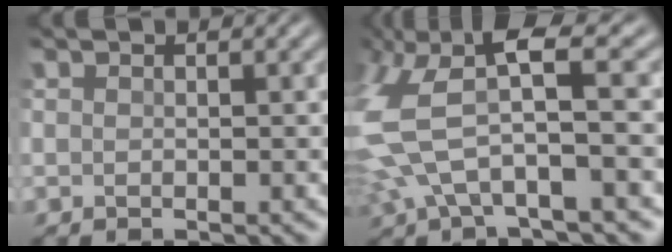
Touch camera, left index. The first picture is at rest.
{"total": 8.0, "force": [0.8, 3.1, 7.4], "torque": [-0.175, 0.013, -0.001]}